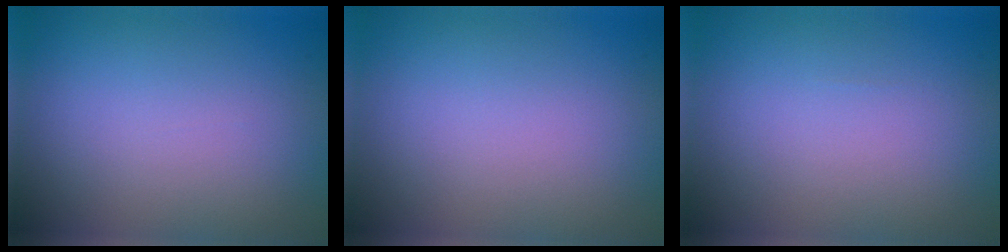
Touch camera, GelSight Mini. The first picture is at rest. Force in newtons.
{"total": 0.0}
{"total": 0.0}